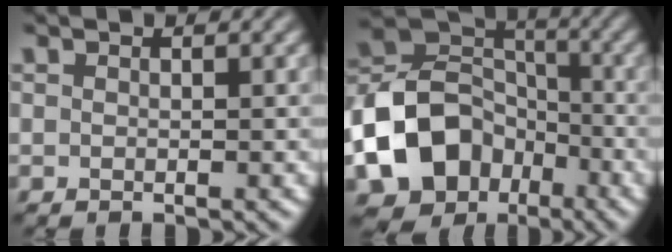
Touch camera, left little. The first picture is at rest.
{"total": 11.6, "force": [-4.8, 8.8, 5.9], "torque": [-0.134, 0.002, -0.094]}